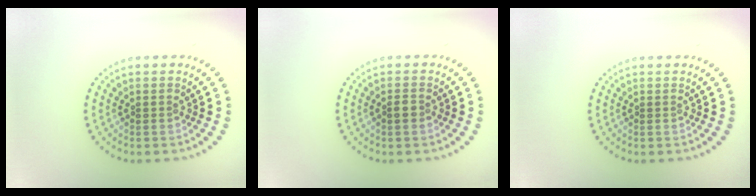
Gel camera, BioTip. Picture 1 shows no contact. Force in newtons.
{"total": 1.1, "press": 1.0, "slide": 0.3}
{"total": 0.0}